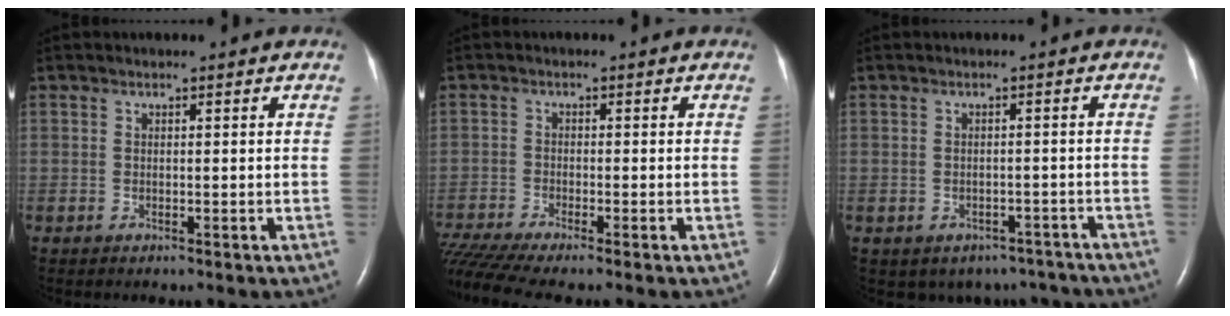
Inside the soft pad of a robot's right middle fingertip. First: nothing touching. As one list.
[{"total": 6.5, "force": [-5.2, 0.0, 3.9], "torque": [-0.083, -0.010, -0.095]}, {"total": 8.3, "force": [-6.7, 4.8, 1.2], "torque": [-0.007, 0.017, -0.068]}]